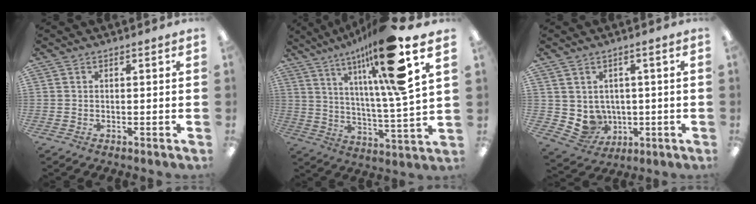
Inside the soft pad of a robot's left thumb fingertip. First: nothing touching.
{"total": 20.9, "force": [13.2, 2.3, 16.0], "torque": [-0.261, -0.070, 0.193]}
{"total": 5.9, "force": [1.1, 5.7, 0.9], "torque": [-0.026, -0.018, 0.030]}